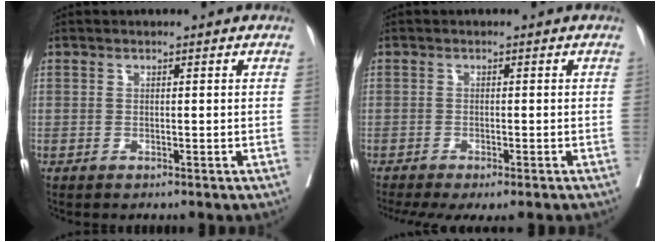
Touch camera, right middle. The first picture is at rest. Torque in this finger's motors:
{"motor_torque": [1.13, -1.01, 0.19, 0.10]}